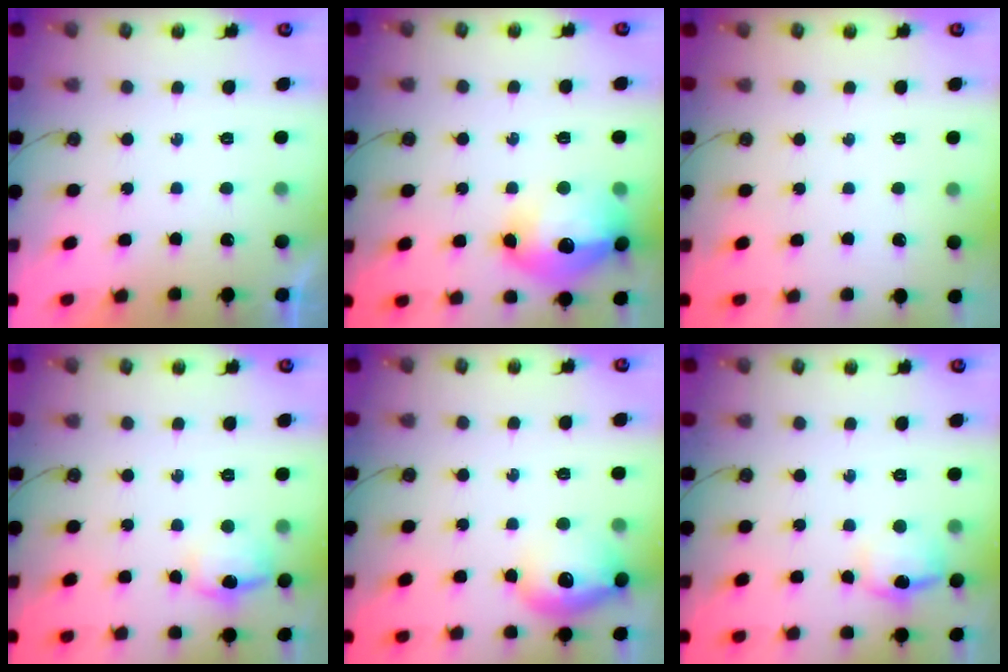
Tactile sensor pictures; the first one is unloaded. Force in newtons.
{"total": 18.2, "press": 18.2, "slide": 1.4}
{"total": 0.0}
{"total": 10.5, "press": 10.5, "slide": 0.8}
{"total": 15.8, "press": 15.8, "slide": 1.0}
{"total": 11.3, "press": 11.3, "slide": 0.9}